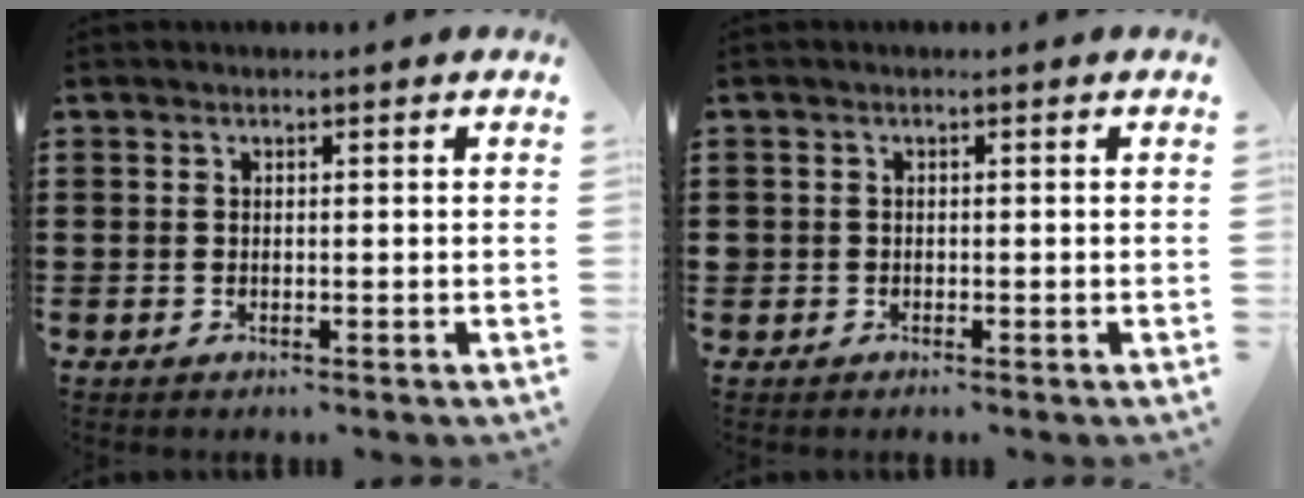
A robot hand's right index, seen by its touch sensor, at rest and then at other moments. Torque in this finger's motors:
{"motor_torque": [0.54, 0.49, 0.03, 0.01]}